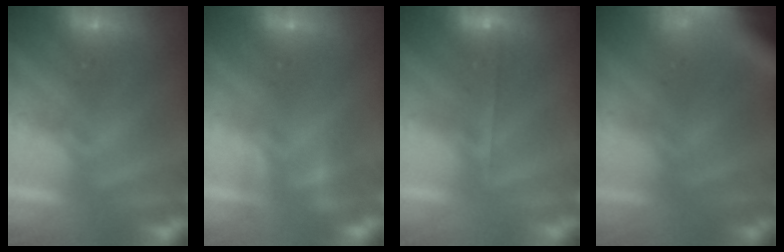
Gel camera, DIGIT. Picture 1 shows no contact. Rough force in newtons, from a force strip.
{"total": 2.3}
{"total": 2.1}
{"total": 7.7}